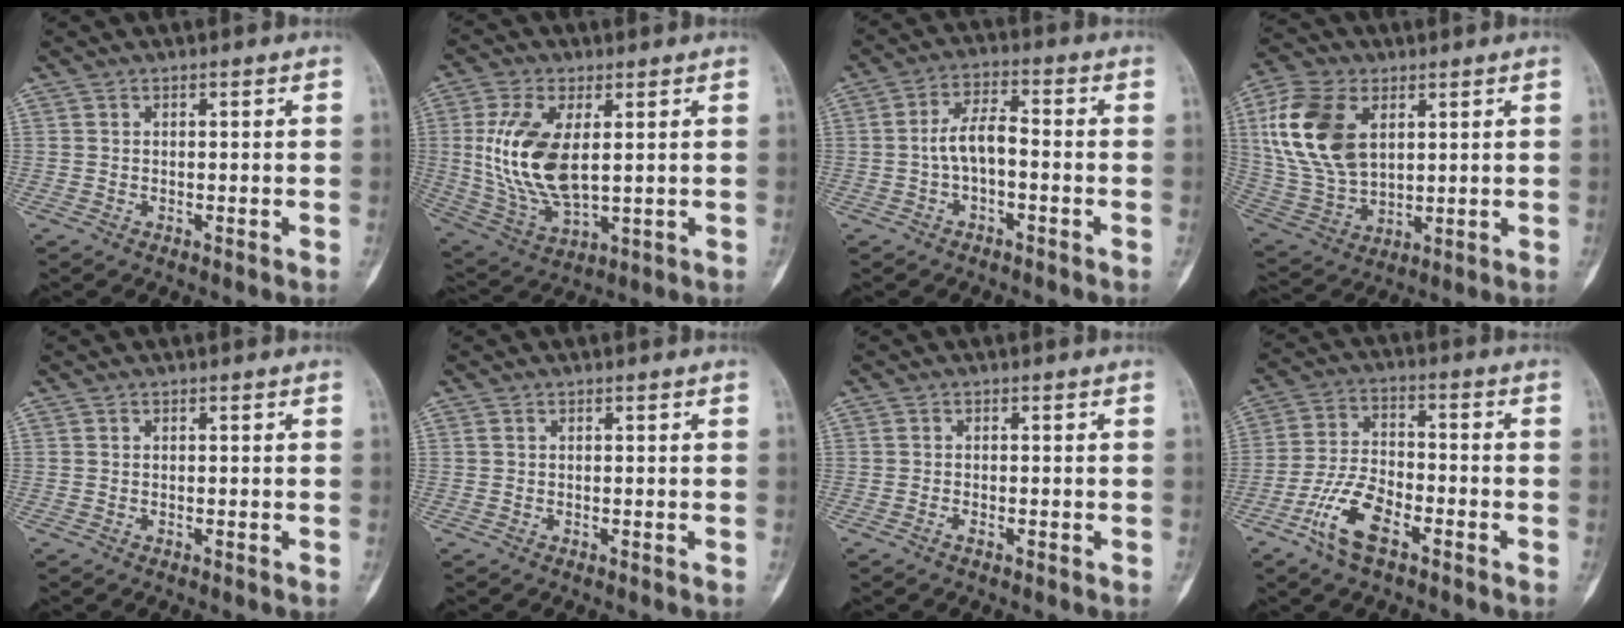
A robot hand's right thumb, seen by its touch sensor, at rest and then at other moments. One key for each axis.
{"total": 16.2, "fx": 2.3, "fy": 8.1, "fz": 13.8, "tx": -0.281, "ty": -0.016, "tz": 0.059}
{"total": 6.0, "fx": -1.2, "fy": 2.7, "fz": 5.2, "tx": -0.095, "ty": 0.029, "tz": -0.028}
{"total": 16.7, "fx": 4.9, "fy": 10.4, "fz": 12.1, "tx": -0.240, "ty": -0.009, "tz": 0.102}
{"total": 0.0}
{"total": 0.0}
{"total": 0.9, "fx": -0.5, "fy": 0.4, "fz": 0.6, "tx": -0.014, "ty": 0.002, "tz": -0.010}
{"total": 10.2, "fx": -5.4, "fy": 4.6, "fz": 7.4, "tx": -0.151, "ty": 0.024, "tz": -0.105}